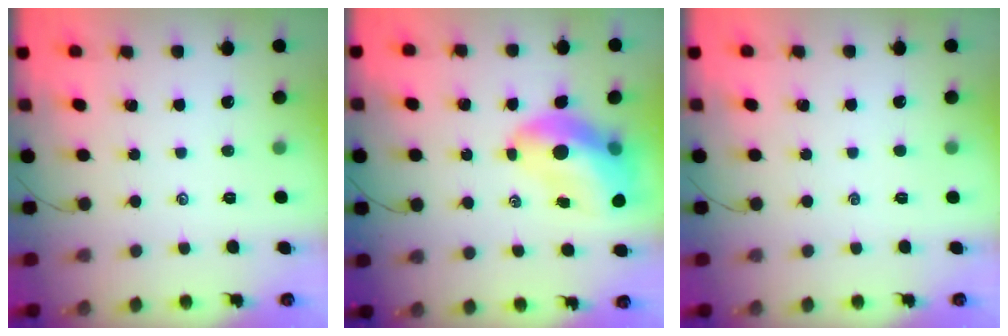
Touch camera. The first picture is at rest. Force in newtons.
{"total": 12.6, "press": 12.0, "slide": 3.9}
{"total": 0.0}